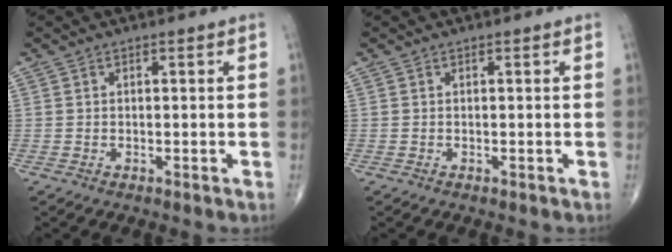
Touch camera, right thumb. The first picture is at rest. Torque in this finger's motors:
{"motor_torque": [-0.02, -0.10, 0.12, 0.10, -0.01]}